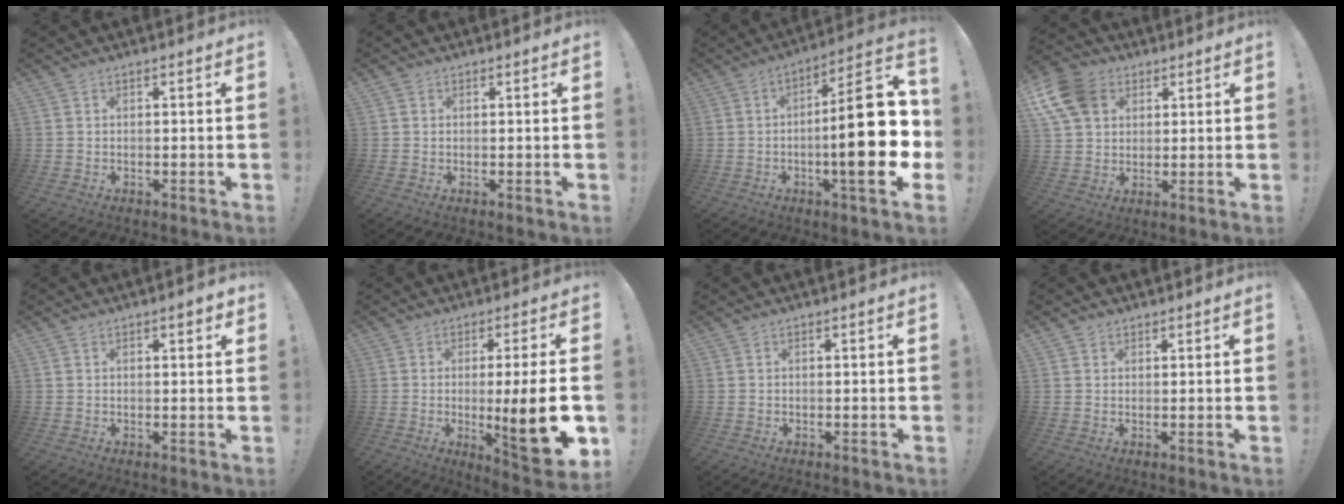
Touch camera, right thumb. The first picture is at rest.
{"total": 0.8, "force": [0.4, 0.7, 0.0], "torque": [0.009, -0.001, 0.006]}
{"total": 24.5, "force": [-2.6, 6.3, 23.5], "torque": [-0.350, 0.012, -0.042]}
{"total": 13.1, "force": [5.0, 10.2, 6.5], "torque": [-0.116, -0.021, 0.102]}
{"total": 2.2, "force": [1.2, 0.7, 1.7], "torque": [-0.019, -0.004, 0.017]}
{"total": 16.5, "force": [-2.6, 2.0, 16.2], "torque": [-0.225, -0.004, -0.030]}
{"total": 0.0}
{"total": 1.3, "force": [1.1, 0.7, 0.1], "torque": [0.003, -0.005, 0.020]}